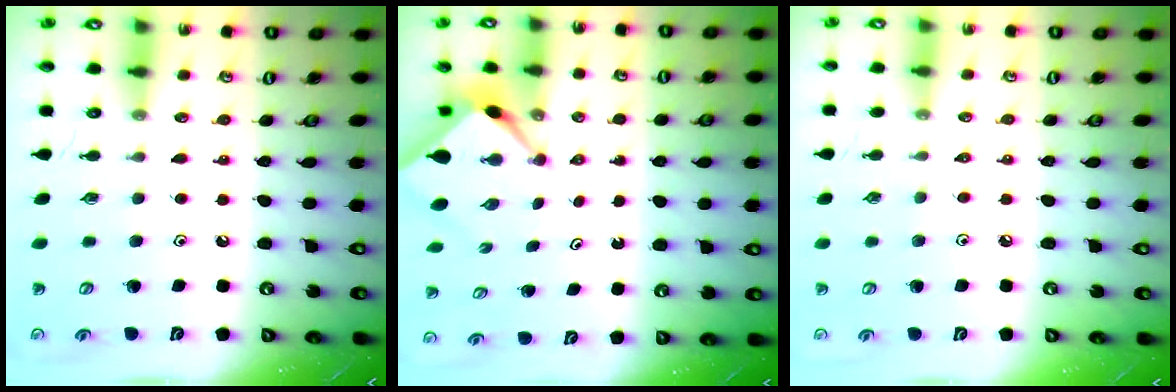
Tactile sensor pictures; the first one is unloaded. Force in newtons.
{"total": 2.6, "press": 2.6, "slide": 0.3}
{"total": 2.9, "press": 2.8, "slide": 0.5}